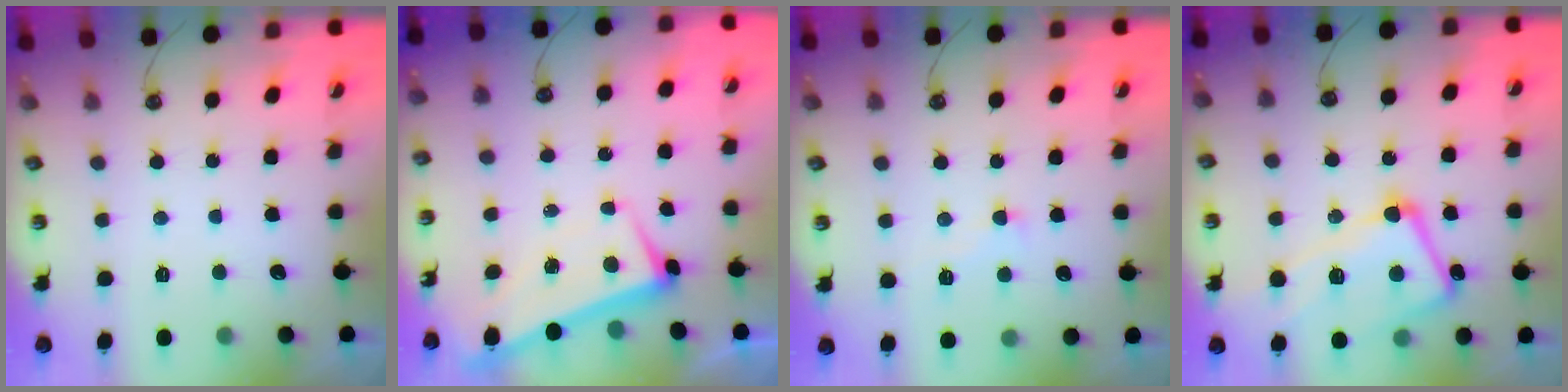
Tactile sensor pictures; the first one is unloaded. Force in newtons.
{"total": 1.5, "press": 0.5, "slide": 1.5}
{"total": 0.8, "press": 0.8, "slide": 0.3}
{"total": 12.0, "press": 11.8, "slide": 2.1}